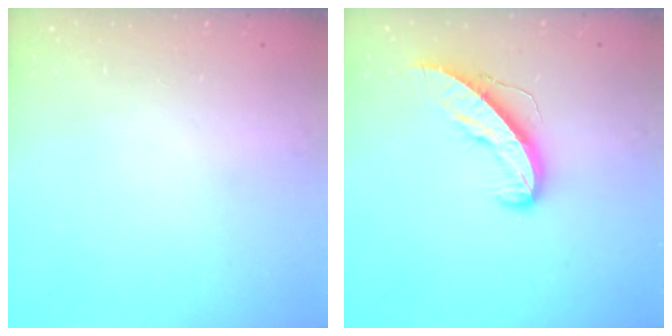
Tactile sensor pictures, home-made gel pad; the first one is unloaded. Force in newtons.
{"total": 8.8, "press": 8.8, "slide": 0.1}